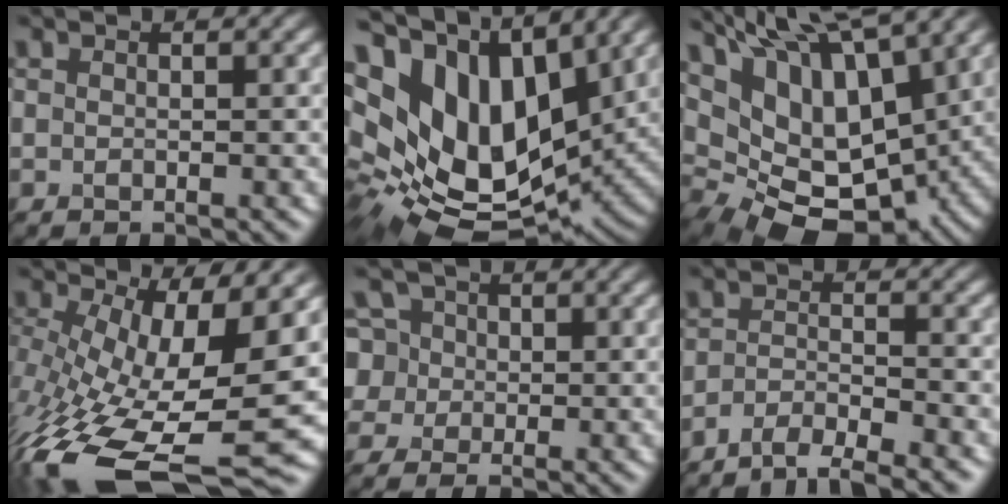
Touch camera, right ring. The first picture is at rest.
{"total": 16.9, "force": [5.6, 10.0, 12.4], "torque": [-0.270, 0.008, 0.109]}
{"total": 15.2, "force": [7.2, 7.6, 11.0], "torque": [-0.210, 0.040, 0.147]}
{"total": 16.6, "force": [-4.7, 6.4, 14.5], "torque": [-0.274, -0.026, -0.073]}
{"total": 6.1, "force": [1.9, 5.2, 2.5], "torque": [-0.050, 0.033, 0.008]}
{"total": 3.2, "force": [-2.8, 0.5, 1.5], "torque": [-0.025, 0.002, -0.057]}